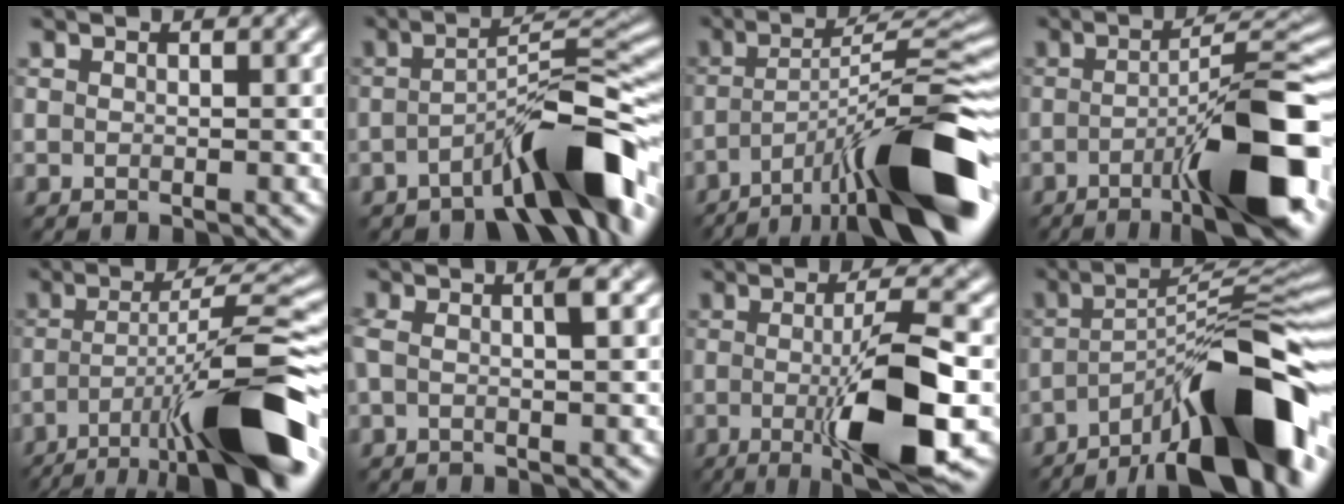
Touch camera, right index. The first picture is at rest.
{"total": 8.5, "force": [-5.2, 1.8, 6.5], "torque": [-0.095, 0.026, -0.074]}
{"total": 14.8, "force": [-8.5, 3.0, 11.7], "torque": [-0.194, 0.016, -0.125]}
{"total": 11.2, "force": [-4.7, 1.8, 10.1], "torque": [-0.142, 0.015, -0.063]}
{"total": 12.5, "force": [-6.4, 2.6, 10.4], "torque": [-0.175, 0.014, -0.092]}
{"total": 1.7, "force": [-0.2, 0.2, 1.7], "torque": [-0.036, 0.008, 0.003]}
{"total": 8.4, "force": [-1.8, 1.4, 8.1], "torque": [-0.130, -0.002, -0.017]}
{"total": 15.4, "force": [-9.5, 3.7, 11.6], "torque": [-0.176, 0.024, -0.150]}